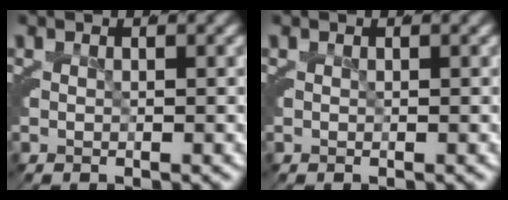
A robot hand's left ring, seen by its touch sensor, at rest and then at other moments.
{"total": 0.0}